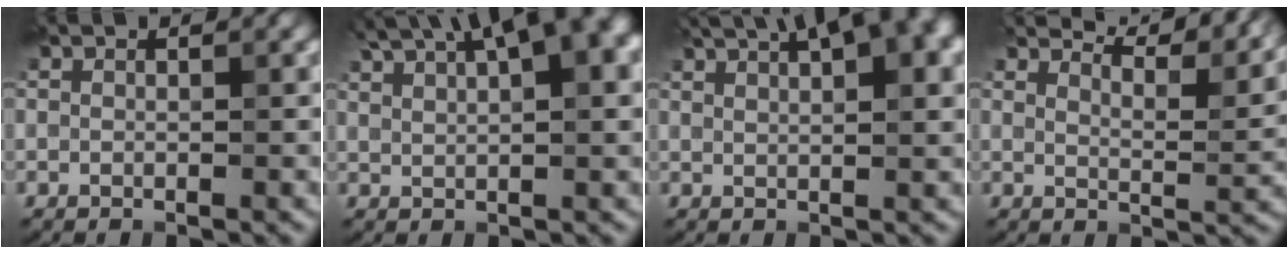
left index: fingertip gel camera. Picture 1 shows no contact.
{"total": 11.2, "force": [6.2, 3.5, 8.6], "torque": [-0.134, 0.029, 0.099]}
{"total": 8.8, "force": [5.1, 2.7, 6.7], "torque": [-0.085, 0.029, 0.066]}
{"total": 8.9, "force": [7.9, 1.5, 3.7], "torque": [-0.057, 0.014, 0.098]}